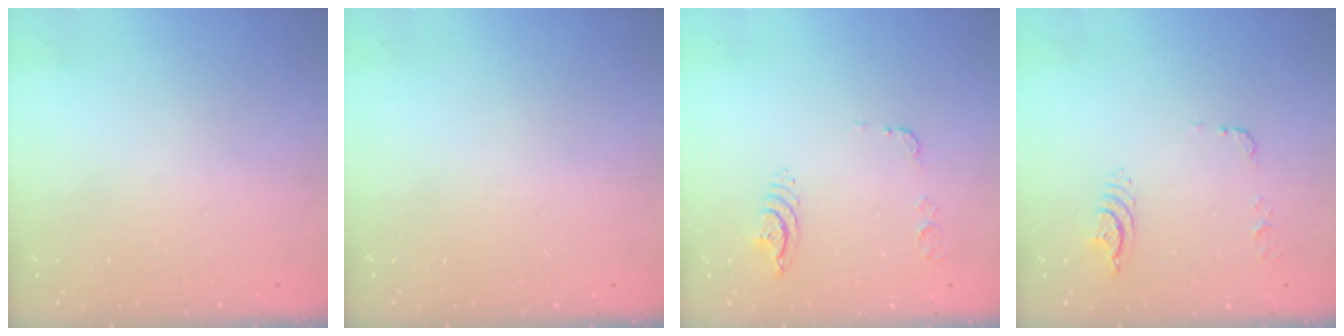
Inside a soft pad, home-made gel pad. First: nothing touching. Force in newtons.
{"total": 0.0}
{"total": 9.4, "press": 9.4, "slide": 1.1}
{"total": 8.3, "press": 8.3, "slide": 0.8}